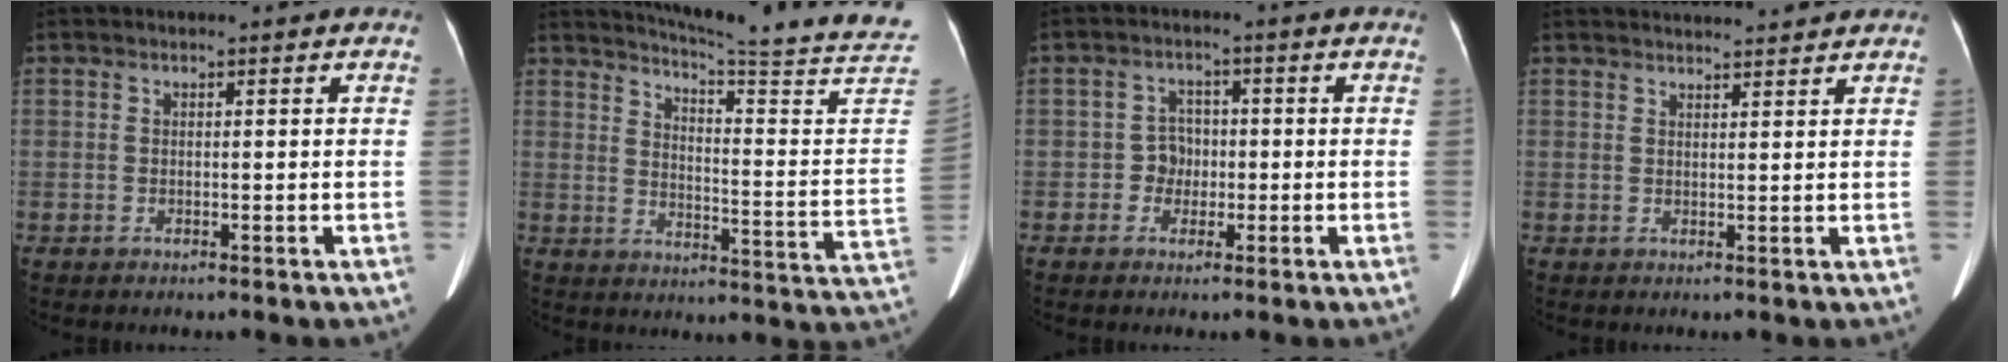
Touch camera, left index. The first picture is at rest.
{"total": 25.0, "force": [23.0, -2.5, 9.6], "torque": [-0.153, -0.140, 0.275]}
{"total": 3.0, "force": [-0.8, 2.7, 1.0], "torque": [-0.014, 0.007, -0.016]}
{"total": 7.2, "force": [7.0, 0.2, 1.6], "torque": [-0.022, 0.024, 0.087]}